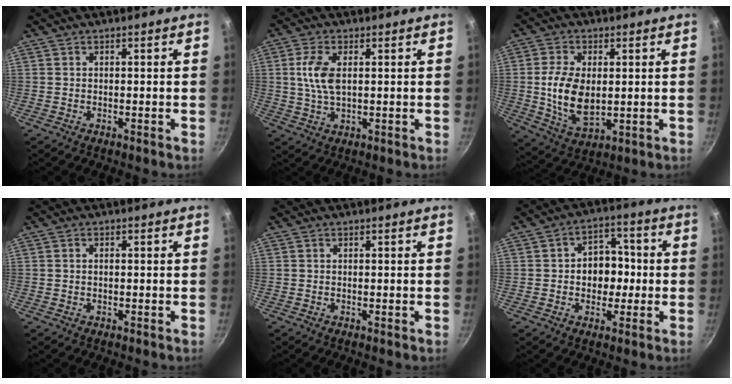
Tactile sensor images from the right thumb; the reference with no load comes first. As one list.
[{"total": 6.8, "force": [1.2, 3.4, 5.7], "torque": [-0.116, 0.002, 0.023]}, {"total": 11.4, "force": [0.6, 6.7, 9.3], "torque": [-0.171, -0.011, 0.019]}, {"total": 0.8, "force": [0.1, 0.6, 0.6], "torque": [-0.010, 0.004, 0.000]}, {"total": 0.0}, {"total": 8.8, "force": [-0.3, 6.9, 5.4], "torque": [-0.026, 0.016, -0.011]}]